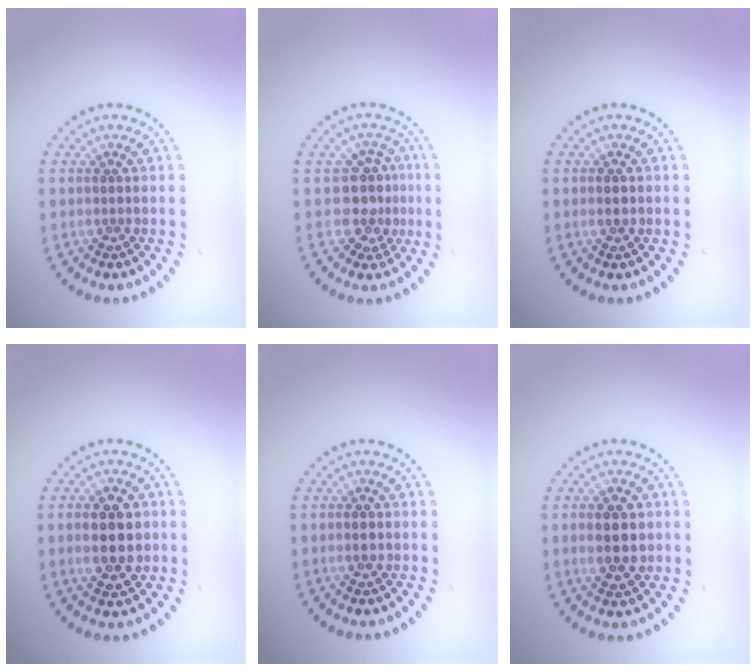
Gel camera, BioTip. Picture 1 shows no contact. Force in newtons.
{"total": 3.1, "press": 2.6, "slide": 1.8}
{"total": 1.4, "press": 1.4, "slide": 0.1}
{"total": 5.2, "press": 5.2, "slide": 0.3}
{"total": 1.4, "press": 1.4, "slide": 0.0}
{"total": 3.4, "press": 3.4, "slide": 0.1}